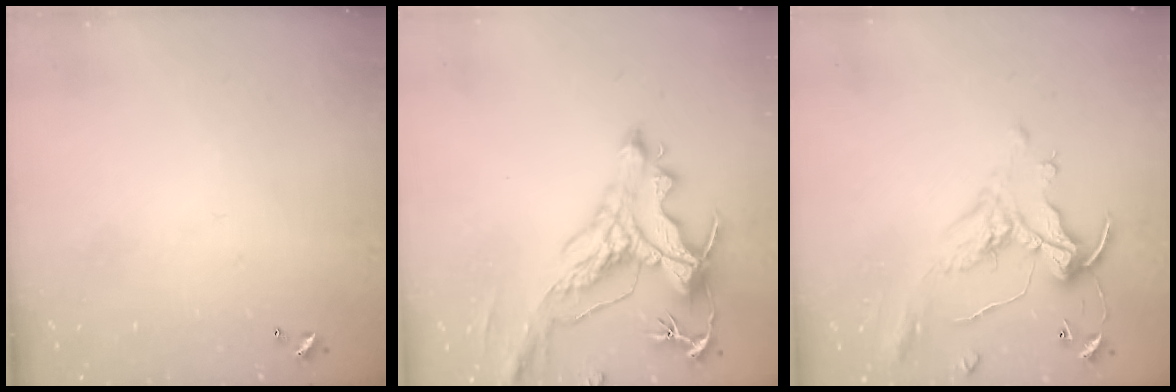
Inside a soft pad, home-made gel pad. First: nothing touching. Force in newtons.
{"total": 2.9, "press": 2.6, "slide": 1.5}
{"total": 1.8, "press": 1.5, "slide": 1.1}